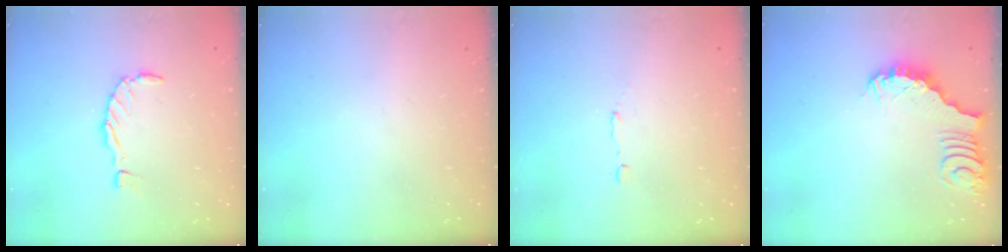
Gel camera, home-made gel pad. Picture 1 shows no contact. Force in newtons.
{"total": 0.0}
{"total": 2.9, "press": 2.9, "slide": 0.6}
{"total": 4.9, "press": 4.9, "slide": 0.4}